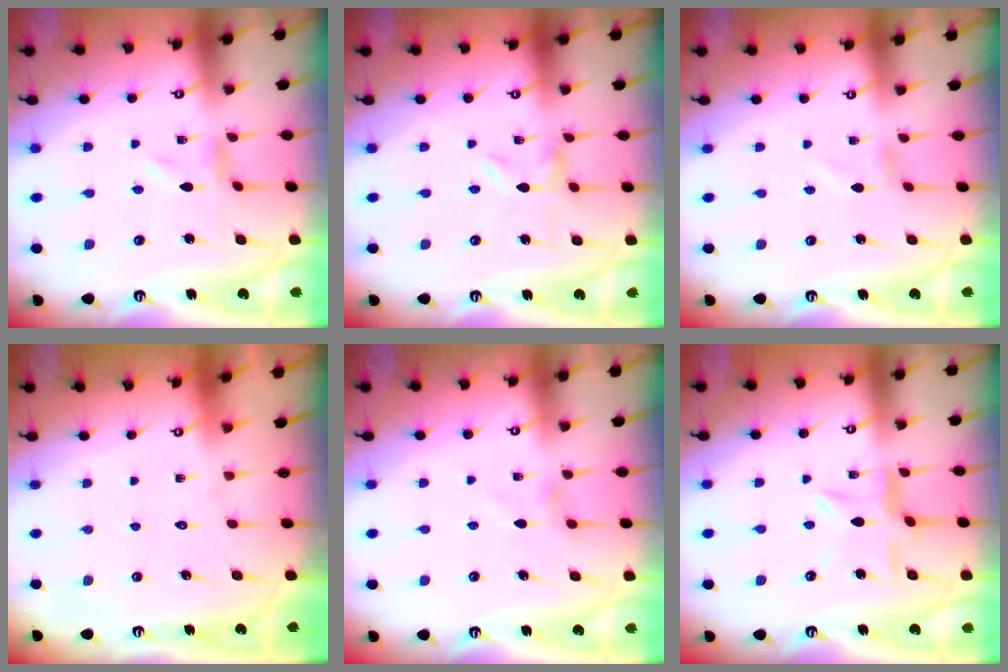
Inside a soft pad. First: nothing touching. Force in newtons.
{"total": 0.0}
{"total": 0.7, "press": 0.7, "slide": 0.2}
{"total": 1.5, "press": 1.5, "slide": 0.1}
{"total": 2.3, "press": 2.3, "slide": 0.3}
{"total": 5.8, "press": 5.7, "slide": 0.6}